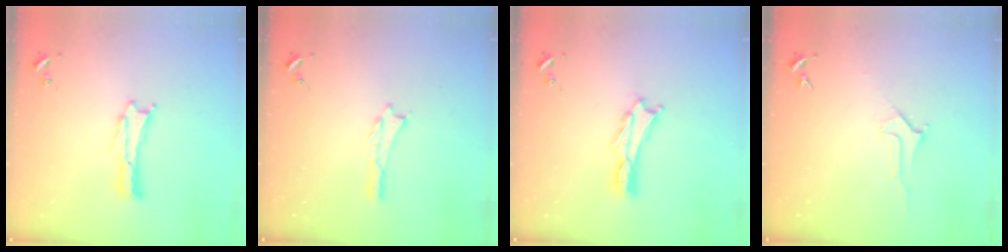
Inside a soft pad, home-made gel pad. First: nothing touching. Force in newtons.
{"total": 0.0}
{"total": 1.1, "press": 1.1, "slide": 0.2}
{"total": 2.8, "press": 2.8, "slide": 0.4}